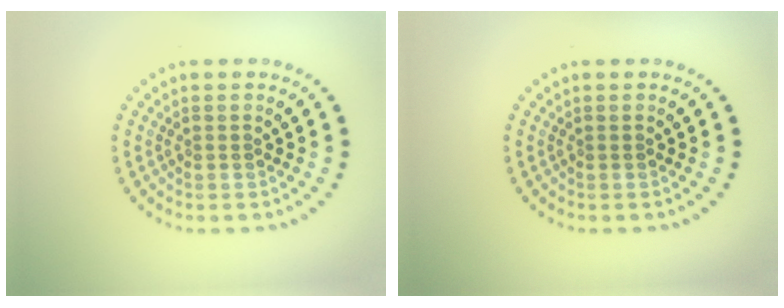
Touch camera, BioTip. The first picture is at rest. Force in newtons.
{"total": 0.0}